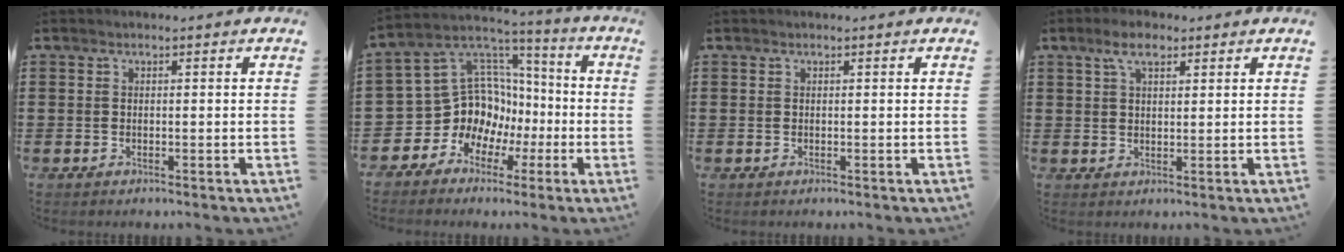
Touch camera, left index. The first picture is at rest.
{"total": 12.0, "force": [-2.7, 11.1, 3.6], "torque": [-0.113, -0.010, -0.042]}
{"total": 0.0}
{"total": 4.4, "force": [2.6, 1.6, 3.1], "torque": [-0.066, 0.008, 0.046]}